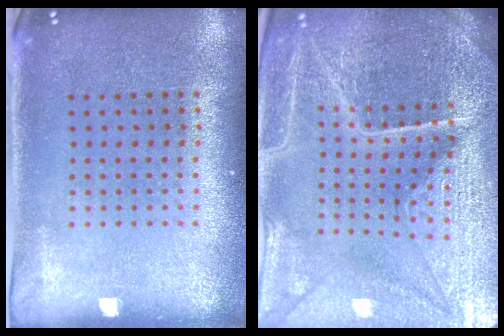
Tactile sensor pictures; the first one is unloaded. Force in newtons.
{"total": 5.6, "press": 5.1, "slide": 2.2}